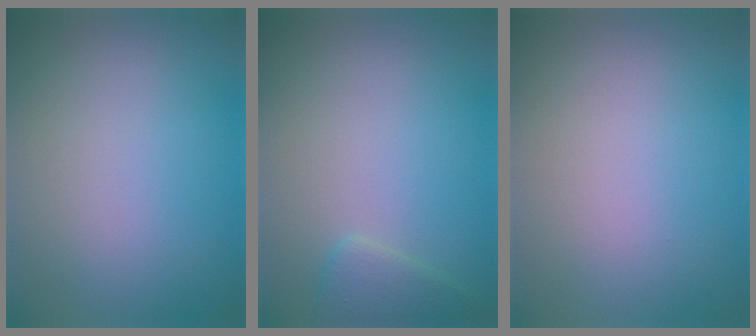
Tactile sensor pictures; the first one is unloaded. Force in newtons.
{"total": 1.8, "press": 1.8, "slide": 0.1}
{"total": 0.0}